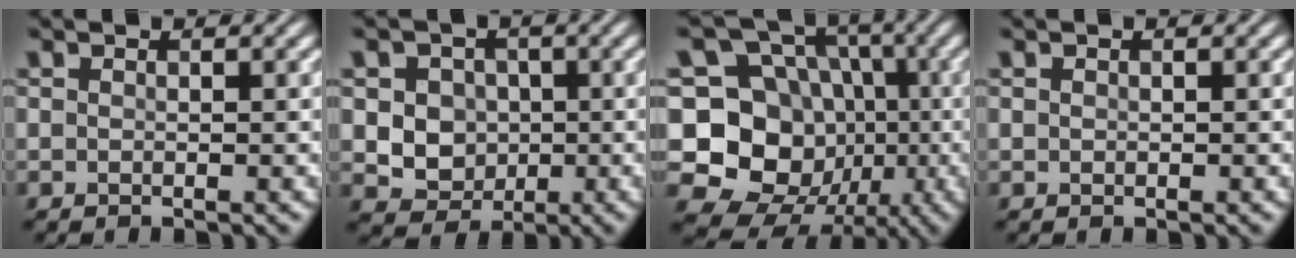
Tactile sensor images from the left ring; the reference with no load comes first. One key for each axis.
{"total": 5.3, "fx": 0.4, "fy": 4.7, "fz": 2.4, "tx": -0.034, "ty": 0.009, "tz": 0.002}
{"total": 12.9, "fx": -1.9, "fy": 11.4, "fz": 5.8, "tx": -0.114, "ty": -0.006, "tz": -0.055}
{"total": 0.0}